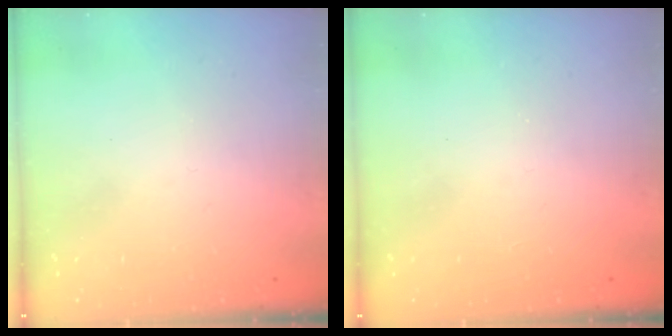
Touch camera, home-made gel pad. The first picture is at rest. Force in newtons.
{"total": 0.9, "press": 0.9, "slide": 0.2}